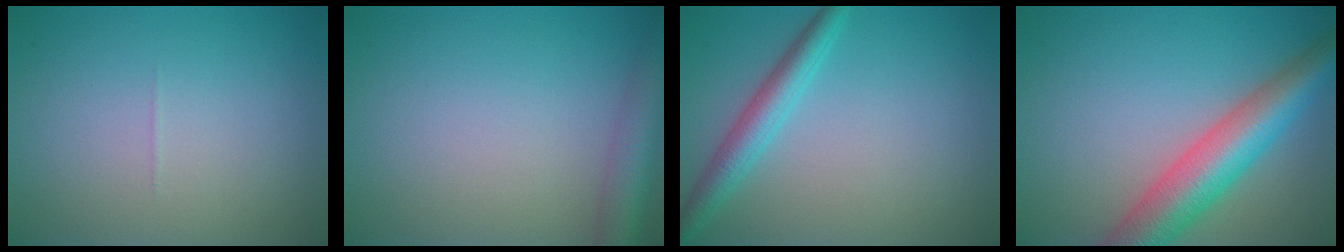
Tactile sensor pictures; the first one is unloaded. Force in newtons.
{"total": 4.4, "press": 4.4, "slide": 0.2}
{"total": 3.2, "press": 3.2, "slide": 0.1}
{"total": 7.5, "press": 7.5, "slide": 0.2}